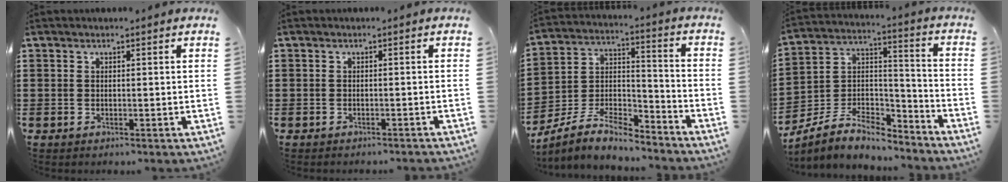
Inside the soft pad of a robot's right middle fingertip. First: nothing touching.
{"total": 0.7, "force": [-0.7, 0.0, 0.0], "torque": [-0.002, -0.001, -0.015]}
{"total": 7.8, "force": [-6.7, 2.2, 3.2], "torque": [-0.071, 0.003, -0.134]}
{"total": 6.4, "force": [-5.4, 2.9, 1.7], "torque": [-0.047, -0.002, -0.109]}